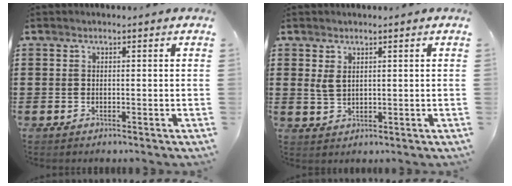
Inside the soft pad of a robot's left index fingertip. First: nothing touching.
{"total": 2.3, "force": [0.9, 1.4, 1.7], "torque": [-0.044, 0.003, 0.014]}